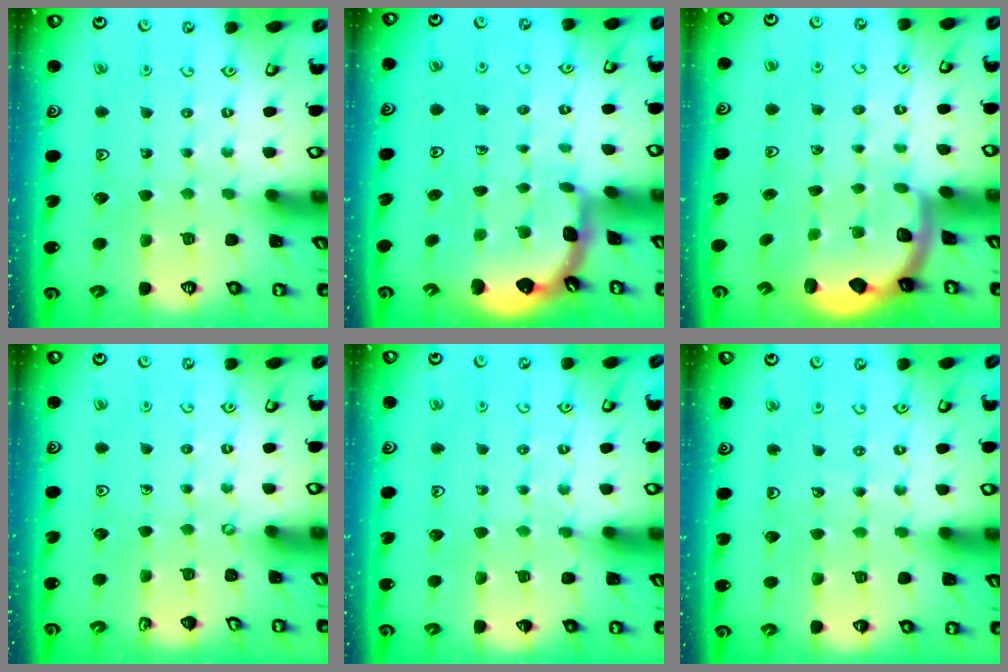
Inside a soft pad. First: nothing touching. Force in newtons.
{"total": 1.7, "press": 1.7, "slide": 0.2}
{"total": 2.0, "press": 2.0, "slide": 0.5}
{"total": 0.0}
{"total": 6.1, "press": 6.1, "slide": 0.8}
{"total": 3.7, "press": 3.5, "slide": 1.2}